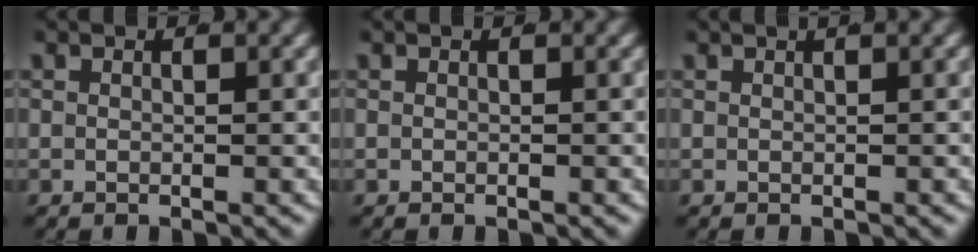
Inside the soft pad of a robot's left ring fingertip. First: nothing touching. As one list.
[{"total": 0.0}, {"total": 1.5, "force": [1.0, 0.3, 1.0], "torque": [-0.002, 0.015, 0.011]}]